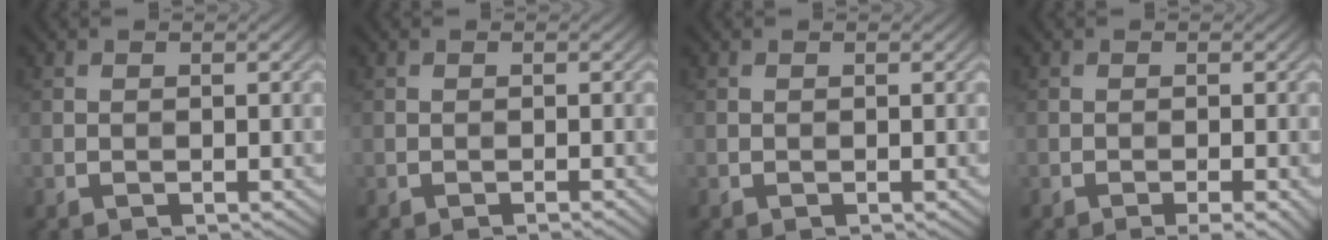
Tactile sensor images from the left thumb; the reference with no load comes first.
{"total": 0.0}
{"total": 0.0}
{"total": 2.2, "force": [-1.3, 0.3, 1.8], "torque": [-0.023, 0.006, -0.020]}